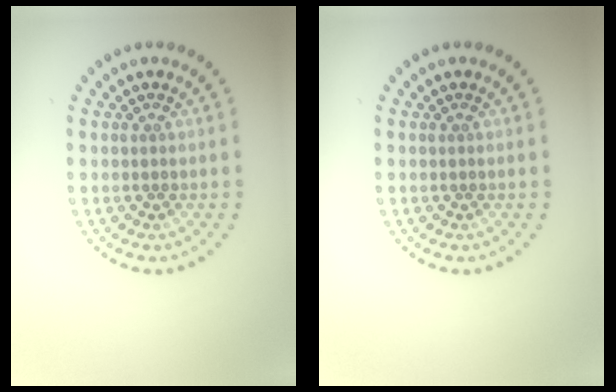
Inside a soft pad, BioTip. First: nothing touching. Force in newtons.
{"total": 0.0}